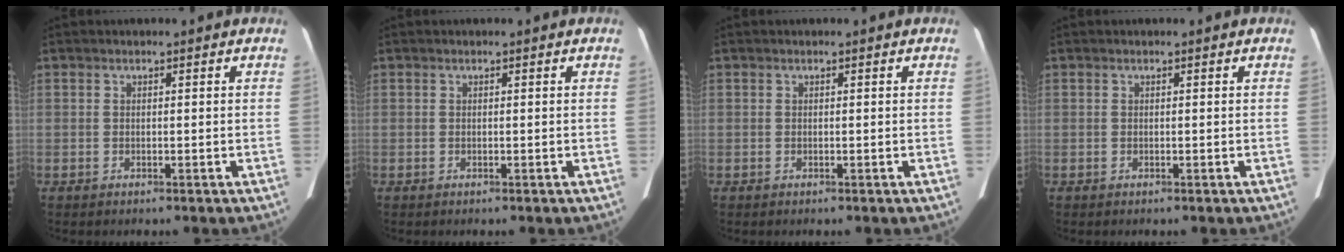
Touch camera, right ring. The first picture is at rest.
{"total": 0.0}
{"total": 0.0}
{"total": 0.0}